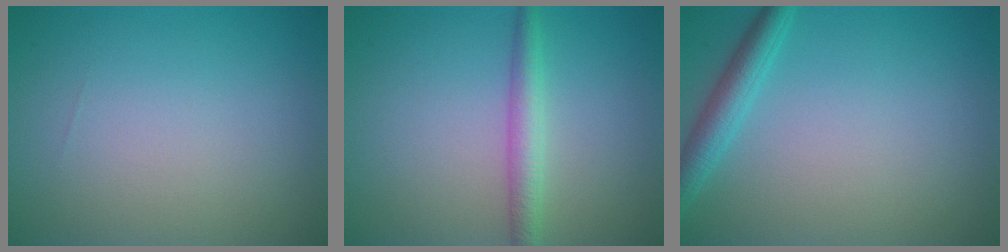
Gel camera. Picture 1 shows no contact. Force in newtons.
{"total": 2.6, "press": 2.6, "slide": 0.1}
{"total": 2.7, "press": 2.7, "slide": 0.1}